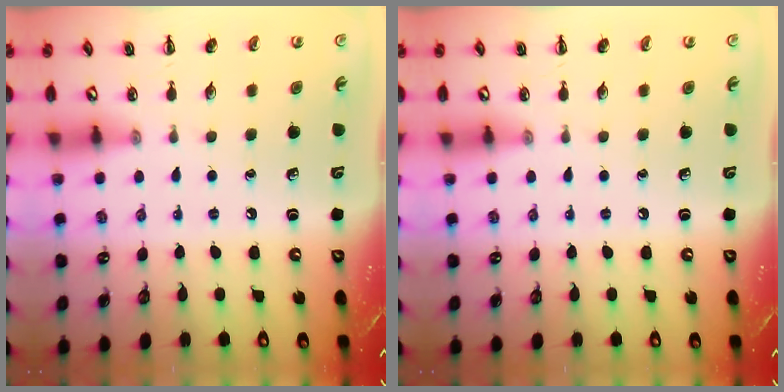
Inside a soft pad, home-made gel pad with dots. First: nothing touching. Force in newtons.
{"total": 0.0}